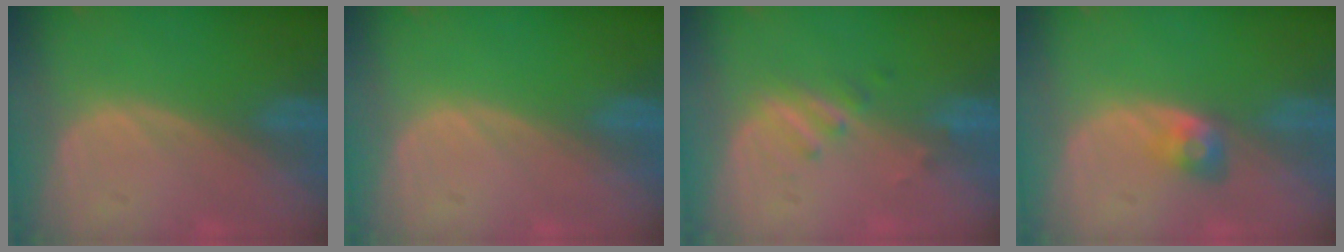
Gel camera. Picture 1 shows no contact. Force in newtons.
{"total": 0.0}
{"total": 2.8, "press": 2.6, "slide": 1.2}
{"total": 2.9, "press": 2.5, "slide": 1.6}